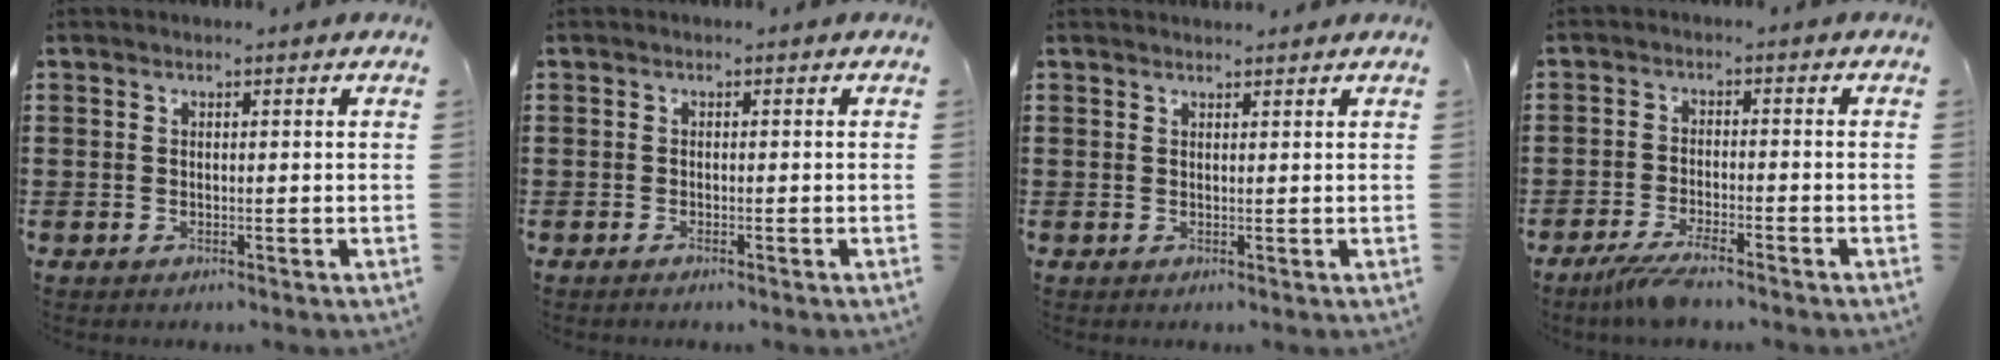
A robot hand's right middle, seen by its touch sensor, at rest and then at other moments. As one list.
[{"total": 0.5, "force": [-0.3, -0.1, 0.4], "torque": [-0.009, -0.004, -0.004]}, {"total": 1.0, "force": [0.9, 0.1, 0.0], "torque": [0.006, -0.002, 0.016]}, {"total": 3.9, "force": [-3.3, 0.2, 2.1], "torque": [-0.055, -0.011, -0.068]}]